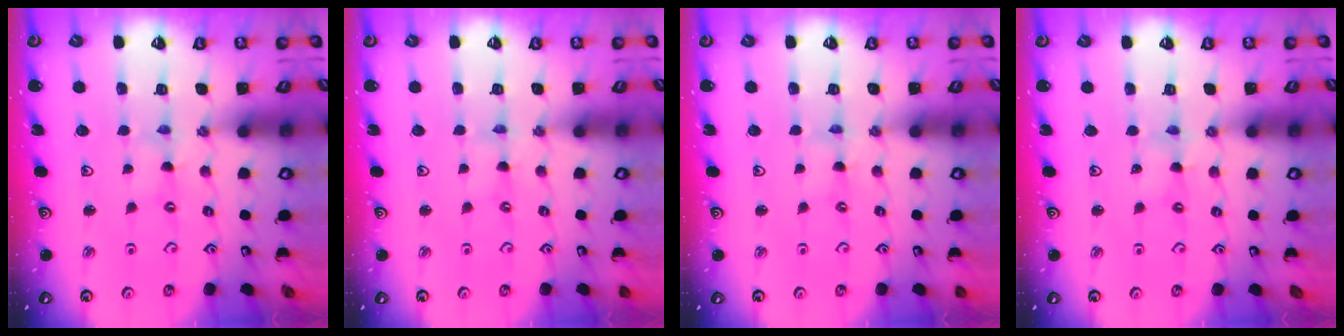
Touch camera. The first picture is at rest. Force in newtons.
{"total": 0.0}
{"total": 0.0}
{"total": 1.9, "press": 1.9, "slide": 0.2}